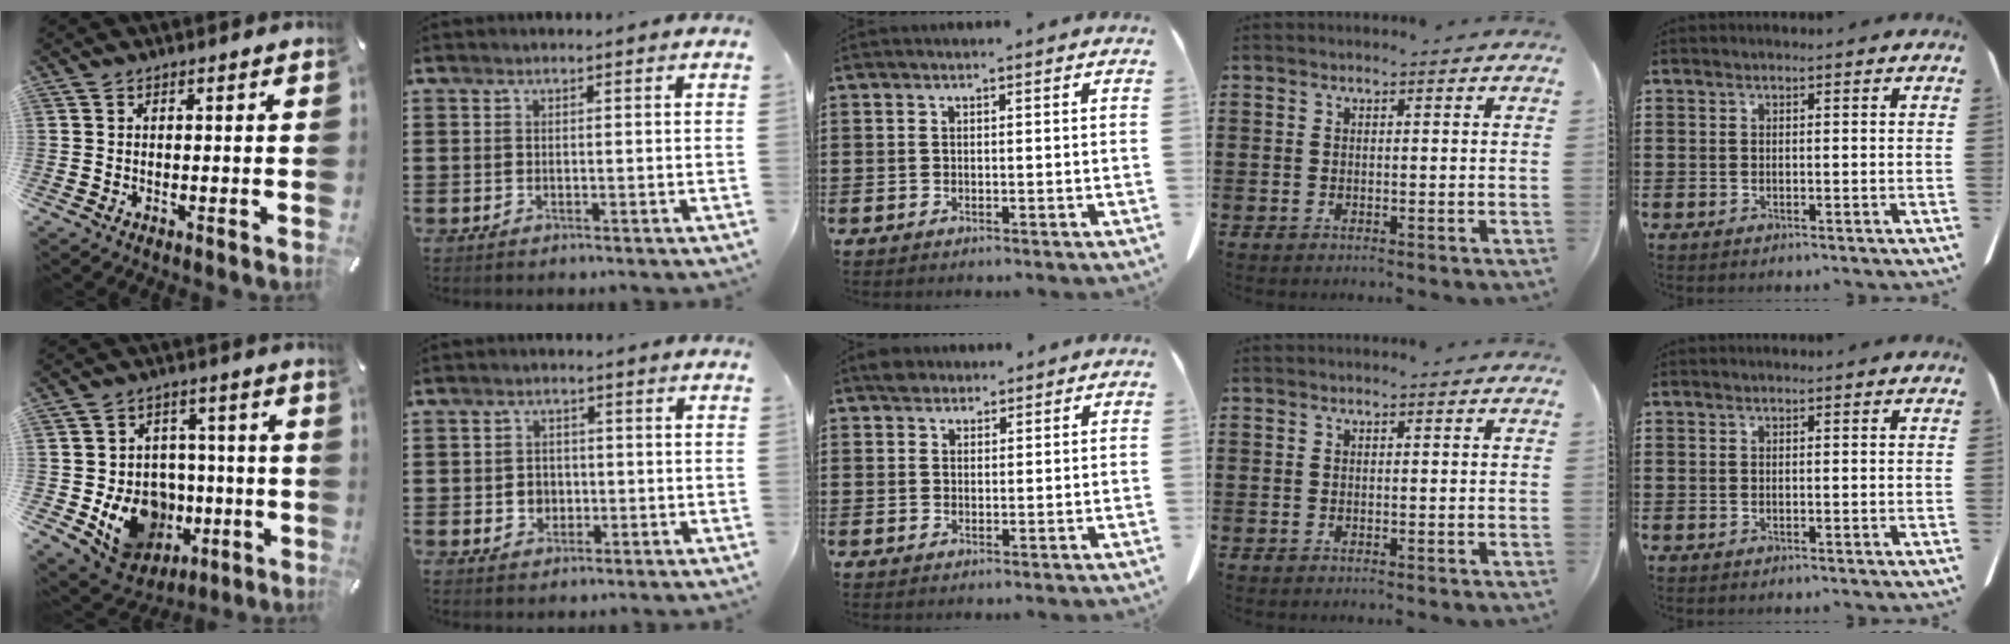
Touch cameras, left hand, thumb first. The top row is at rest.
{"thumb": {"total": 14.8, "force": [-3.8, 12.8, 6.4], "torque": [-0.090, 0.016, -0.046]}, "index": {"total": 2.7, "force": [-0.5, 2.4, 1.0], "torque": [-0.028, 0.004, -0.013]}, "middle": {"total": 2.5, "force": [2.2, 1.2, 0.5], "torque": [-0.007, 0.000, 0.041]}}